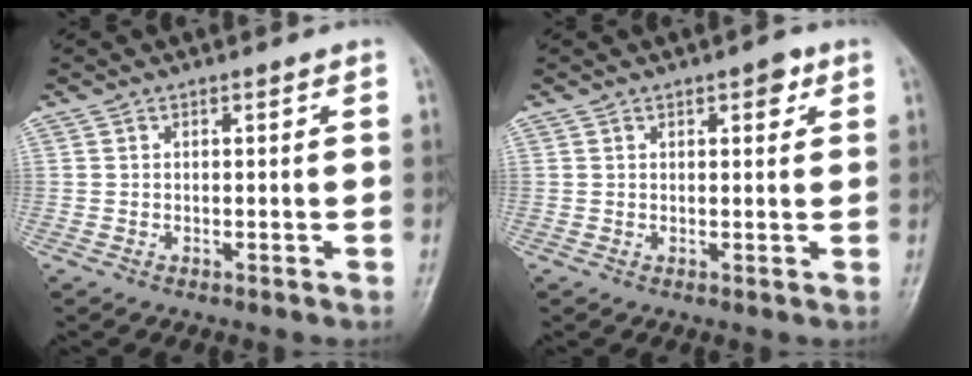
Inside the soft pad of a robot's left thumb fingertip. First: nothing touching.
{"total": 2.6, "force": [1.4, 1.2, 1.9], "torque": [-0.015, -0.002, 0.016]}